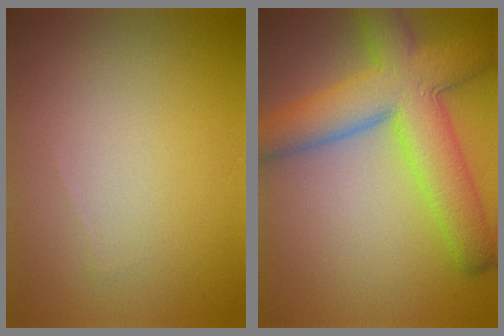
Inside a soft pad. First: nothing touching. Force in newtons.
{"total": 9.7, "press": 9.7, "slide": 0.3}